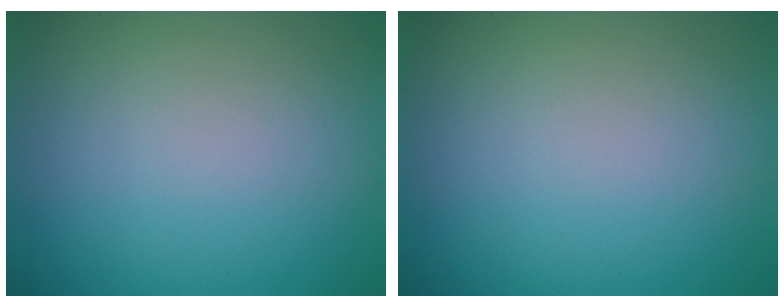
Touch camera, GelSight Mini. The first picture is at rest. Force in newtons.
{"total": 0.0}